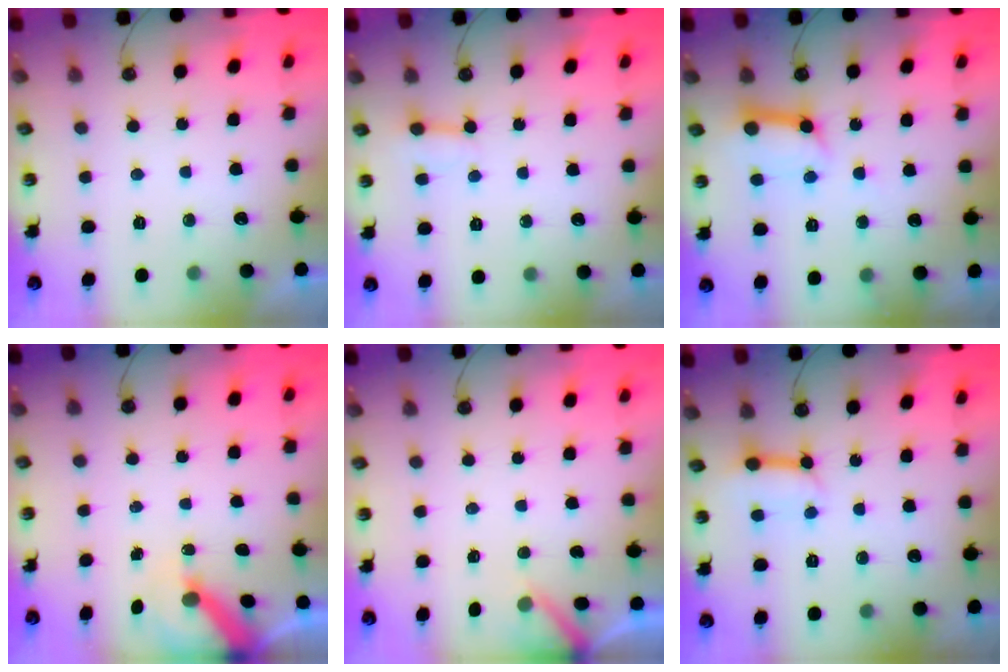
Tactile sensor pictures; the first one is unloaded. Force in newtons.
{"total": 1.9, "press": 1.9, "slide": 0.1}
{"total": 10.8, "press": 10.8, "slide": 1.3}
{"total": 5.5, "press": 5.5, "slide": 0.7}
{"total": 3.2, "press": 3.2, "slide": 0.3}
{"total": 8.4, "press": 8.3, "slide": 0.9}